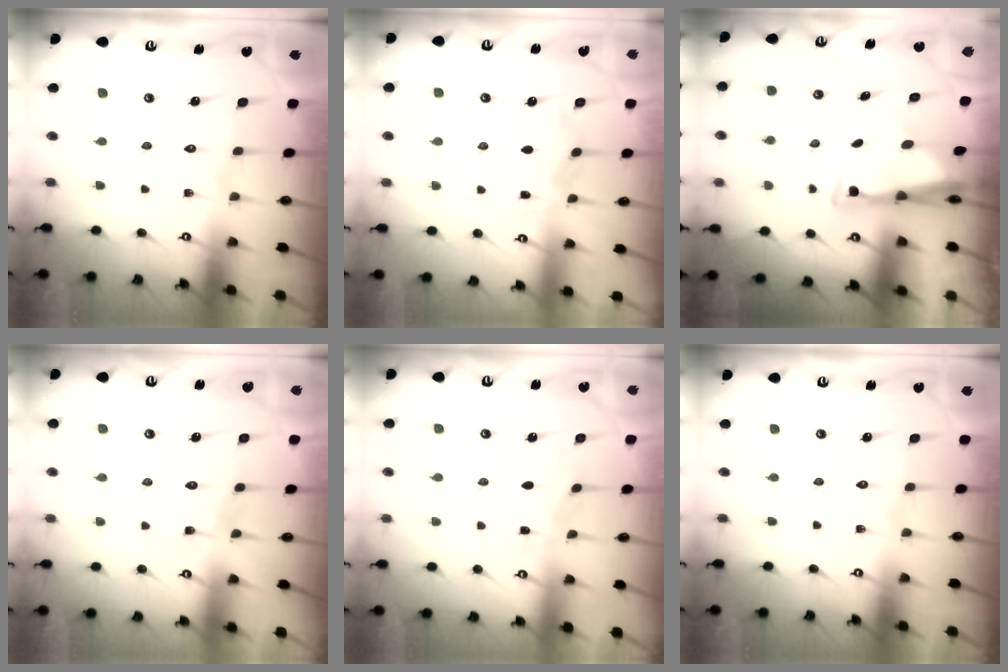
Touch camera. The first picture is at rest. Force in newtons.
{"total": 3.8, "press": 3.8, "slide": 0.1}
{"total": 3.0, "press": 2.9, "slide": 0.9}
{"total": 2.9, "press": 2.9, "slide": 0.4}
{"total": 2.5, "press": 2.5, "slide": 0.3}
{"total": 0.0}